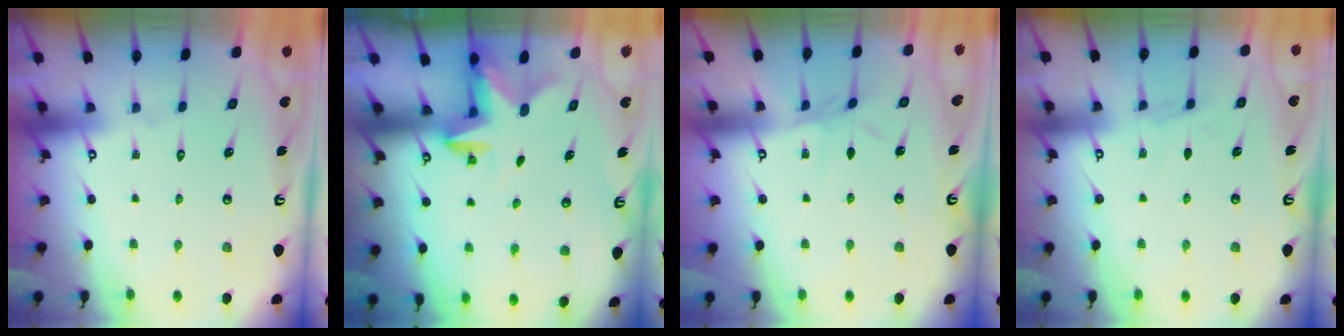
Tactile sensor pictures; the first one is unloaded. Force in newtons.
{"total": 2.8, "press": 2.8, "slide": 0.5}
{"total": 3.7, "press": 3.6, "slide": 0.4}
{"total": 3.4, "press": 3.4, "slide": 0.4}